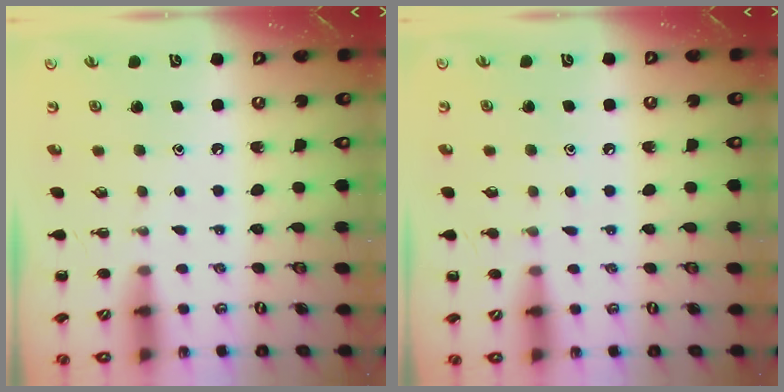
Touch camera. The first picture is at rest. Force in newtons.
{"total": 4.4, "press": 4.1, "slide": 1.5}